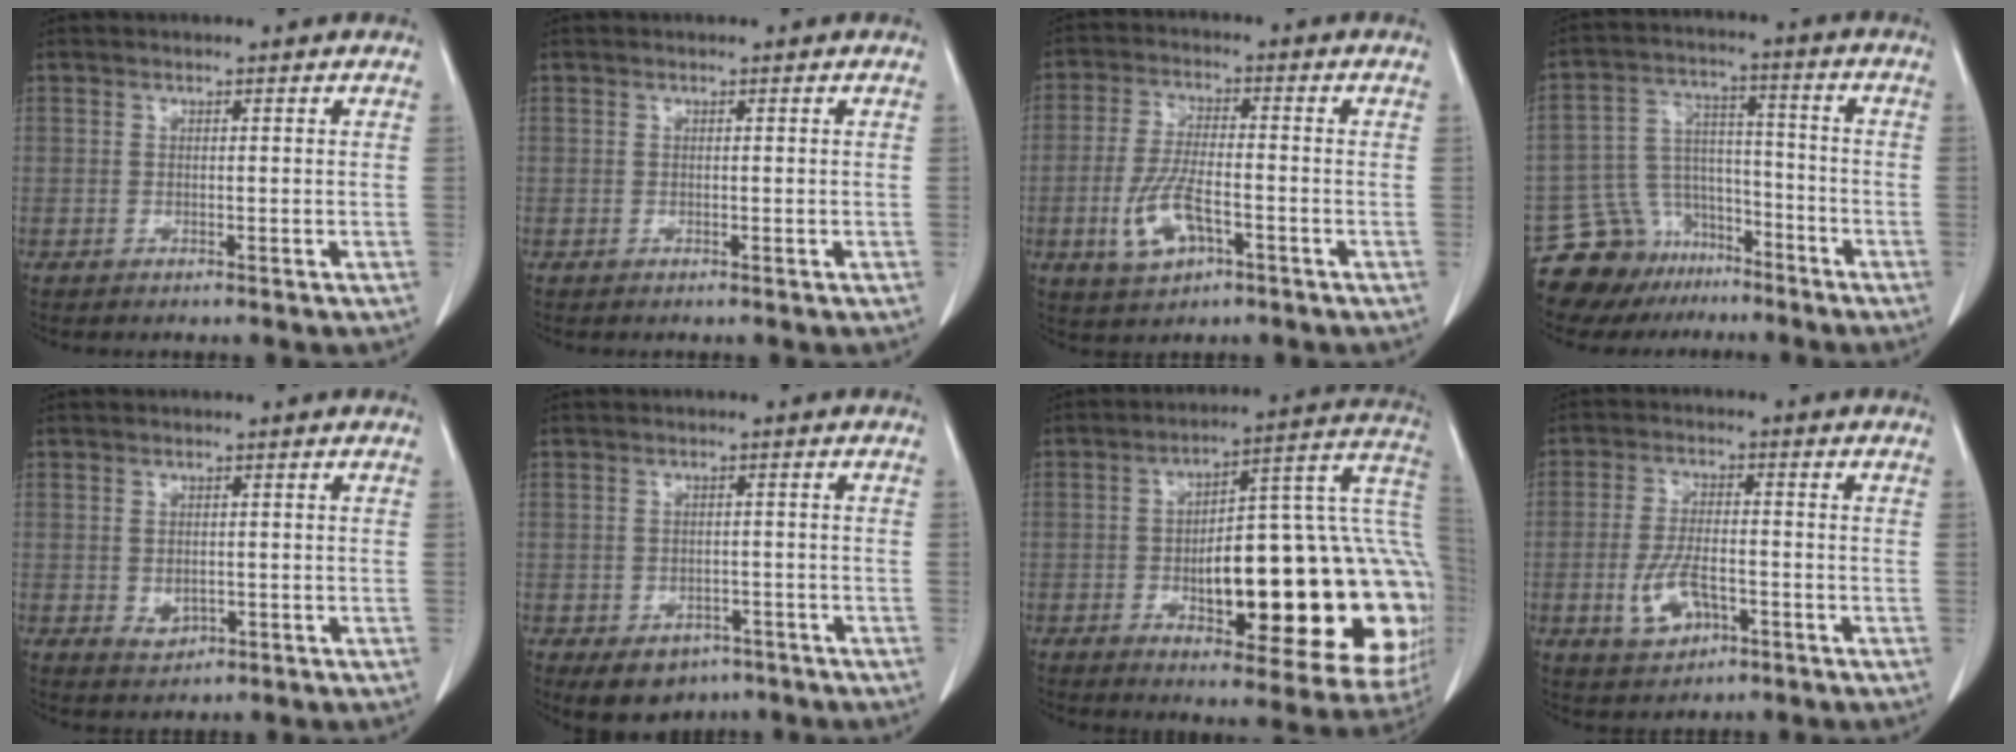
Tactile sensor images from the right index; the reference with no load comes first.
{"total": 0.0}
{"total": 8.0, "force": [-3.0, 3.0, 6.8], "torque": [-0.147, -0.003, -0.050]}
{"total": 12.0, "force": [-9.3, 7.3, 2.2], "torque": [-0.044, 0.054, -0.152]}
{"total": 2.3, "force": [-0.4, 1.7, 1.5], "torque": [-0.026, -0.003, 0.004]}
{"total": 5.7, "force": [-3.4, 4.0, 2.2], "torque": [-0.029, 0.005, -0.037]}
{"total": 31.1, "force": [-3.3, 8.3, 29.8], "torque": [-0.312, 0.036, -0.034]}
{"total": 6.6, "force": [-2.5, 3.2, 5.3], "torque": [-0.108, 0.000, -0.039]}